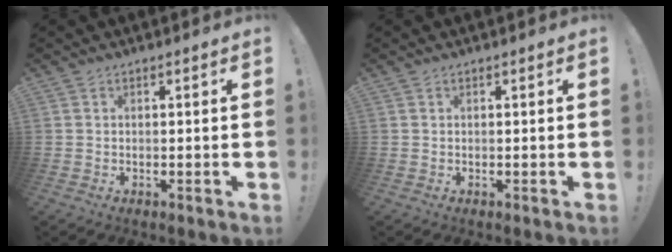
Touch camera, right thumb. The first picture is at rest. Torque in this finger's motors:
{"motor_torque": [-0.15, 0.02, 0.09, -0.08, 0.04]}